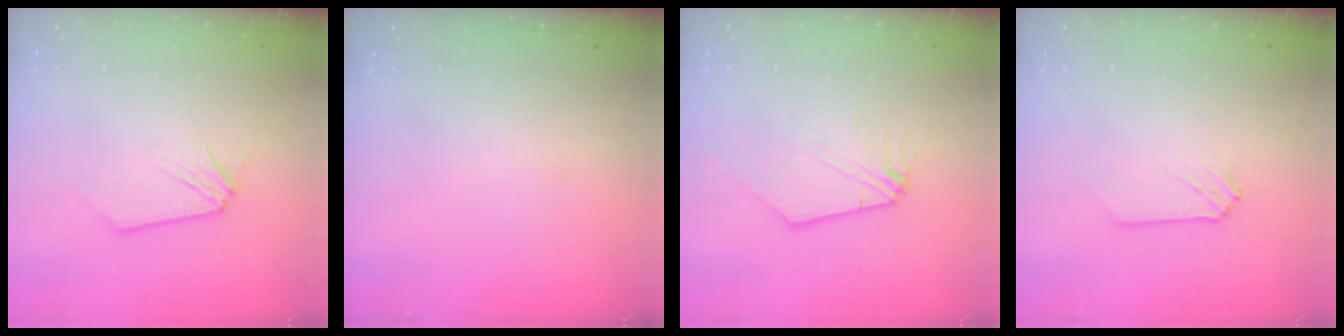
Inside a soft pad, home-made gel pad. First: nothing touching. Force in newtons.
{"total": 0.0}
{"total": 0.0}
{"total": 0.0}